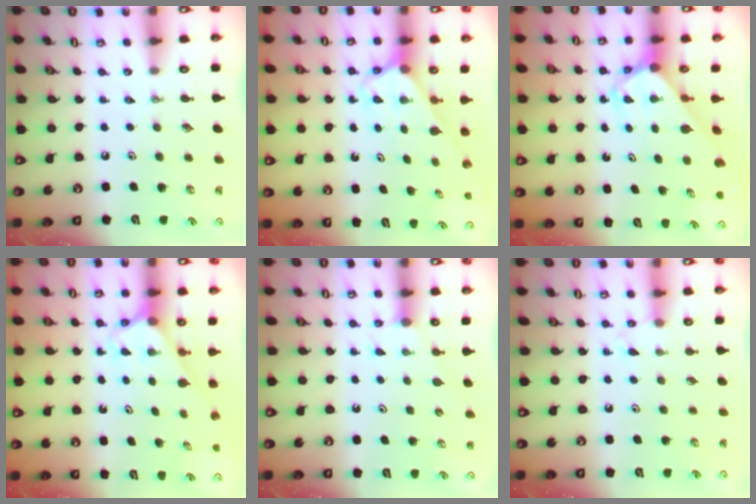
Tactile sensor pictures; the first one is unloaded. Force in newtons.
{"total": 2.6, "press": 2.6, "slide": 0.1}
{"total": 2.8, "press": 2.8, "slide": 0.2}
{"total": 2.5, "press": 2.5, "slide": 0.2}
{"total": 3.6, "press": 3.6, "slide": 0.3}
{"total": 5.5, "press": 5.5, "slide": 0.7}